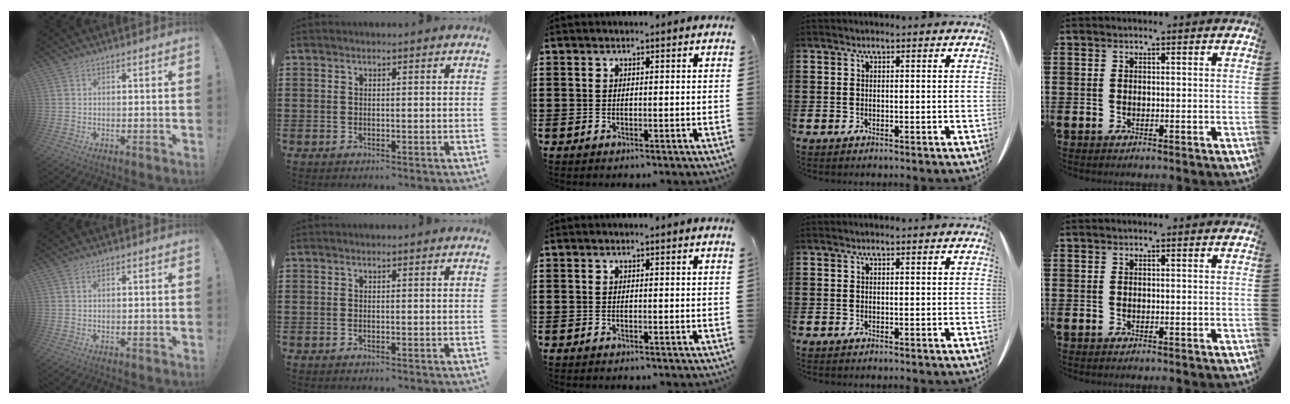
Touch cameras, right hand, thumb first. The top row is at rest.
{}